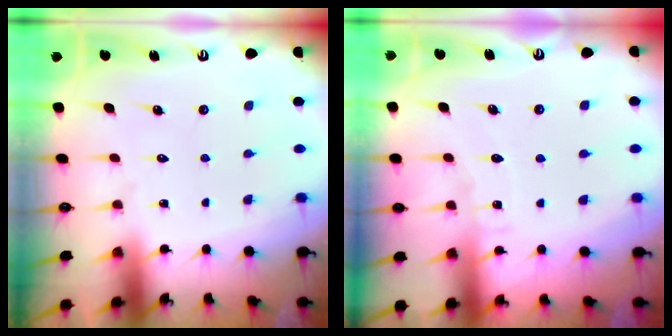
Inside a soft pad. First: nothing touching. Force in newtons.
{"total": 4.5, "press": 4.5, "slide": 0.4}